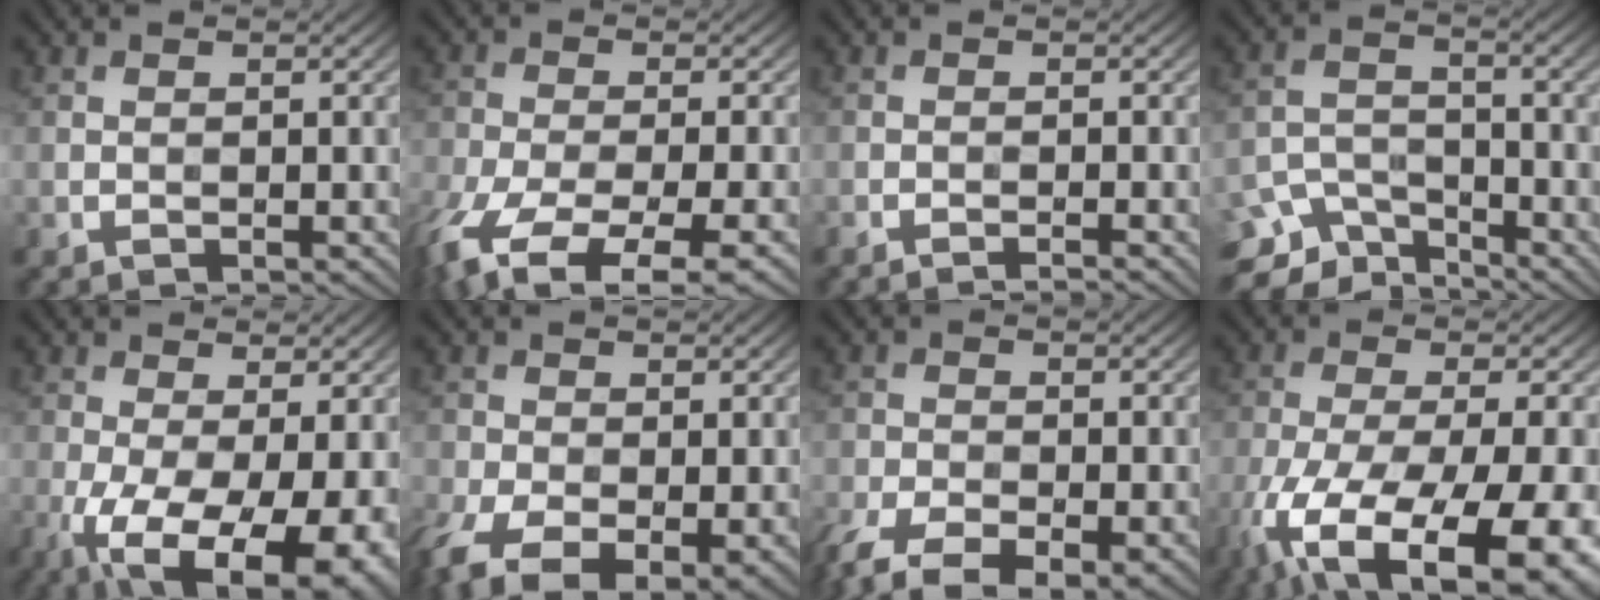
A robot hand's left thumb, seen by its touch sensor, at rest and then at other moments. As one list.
[{"total": 12.0, "force": [-7.7, 3.8, 8.4], "torque": [-0.182, -0.035, -0.125]}, {"total": 1.6, "force": [-1.3, 0.1, 1.0], "torque": [-0.006, 0.001, -0.027]}, {"total": 7.0, "force": [-5.5, 3.4, 2.7], "torque": [-0.055, -0.012, -0.112]}, {"total": 14.2, "force": [-5.3, 6.3, 11.5], "torque": [-0.213, -0.039, -0.068]}, {"total": 11.0, "force": [-6.0, 5.5, 7.4], "torque": [-0.167, -0.045, -0.098]}, {"total": 10.0, "force": [-6.8, 4.1, 6.2], "torque": [-0.126, -0.038, -0.114]}, {"total": 18.9, "force": [-10.6, 7.1, 13.9], "torque": [-0.271, -0.066, -0.148]}]